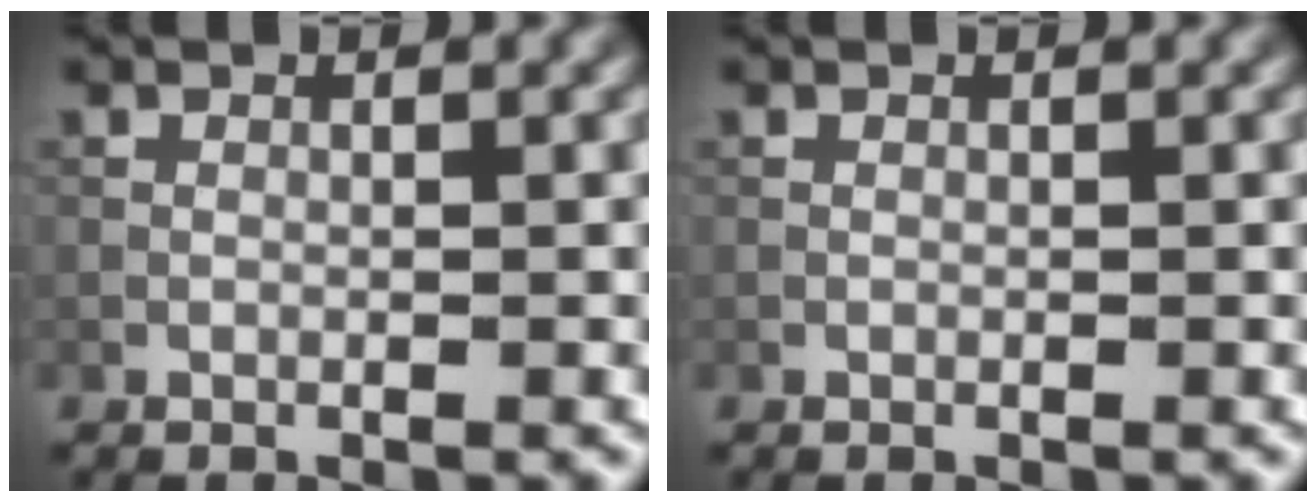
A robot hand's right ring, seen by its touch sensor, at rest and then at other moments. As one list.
[{"total": 0.0}]